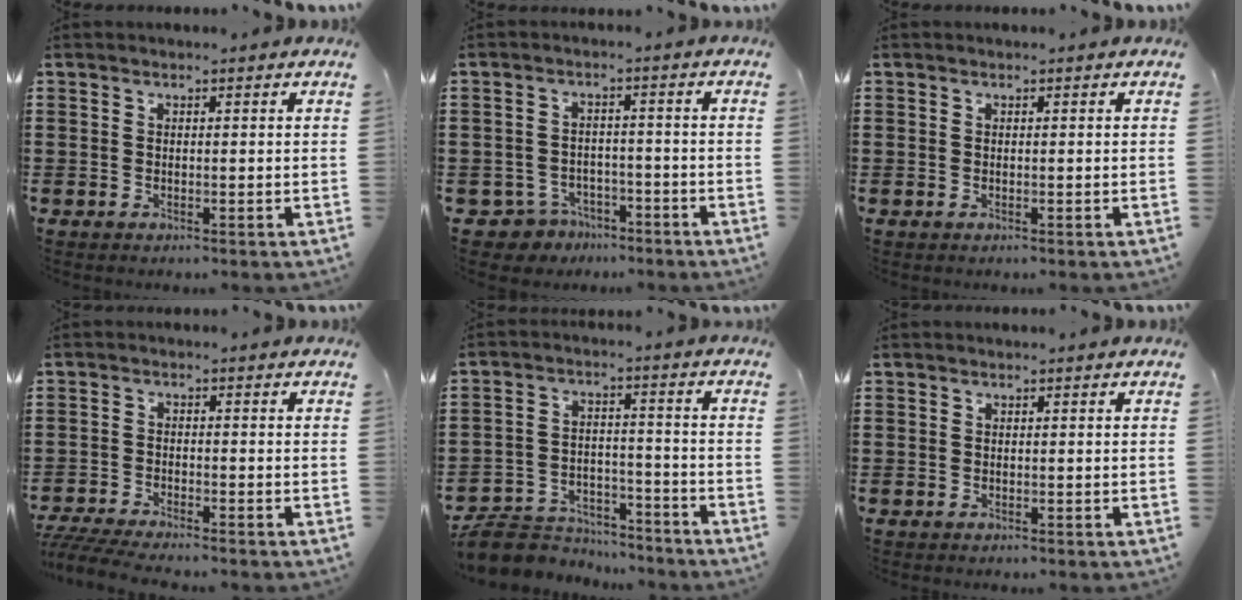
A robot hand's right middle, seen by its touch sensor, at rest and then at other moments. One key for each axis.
{"total": 3.8, "fx": -3.4, "fy": 1.6, "fz": 0.3, "tx": -0.029, "ty": 0.000, "tz": -0.076}
{"total": 0.0}
{"total": 3.9, "fx": -3.8, "fy": 0.1, "fz": 1.1, "tx": -0.039, "ty": -0.013, "tz": -0.082}
{"total": 7.3, "fx": -6.9, "fy": 2.1, "fz": 1.0, "tx": -0.029, "ty": 0.018, "tz": -0.137}
{"total": 0.5, "fx": -0.4, "fy": 0.4, "fz": -0.1, "tx": 0.003, "ty": 0.004, "tz": -0.009}